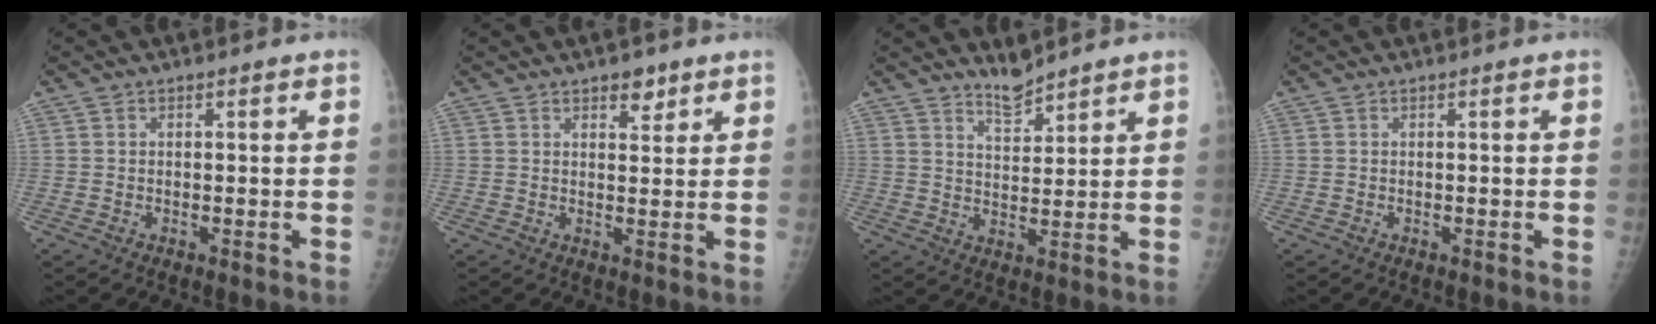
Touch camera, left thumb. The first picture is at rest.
{"total": 3.1, "force": [2.1, 1.6, 1.7], "torque": [-0.006, -0.012, 0.029]}
{"total": 4.2, "force": [4.0, 0.8, 1.0], "torque": [-0.008, -0.038, 0.075]}
{"total": 0.0}